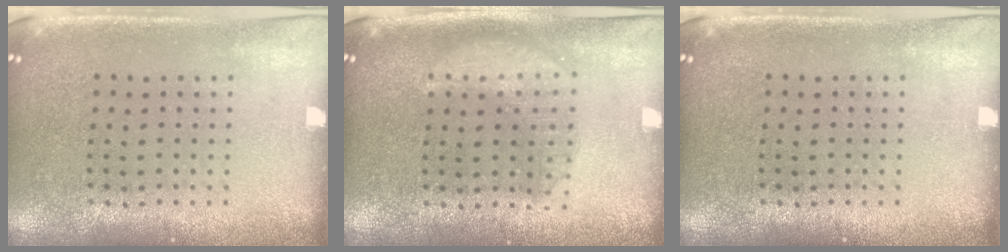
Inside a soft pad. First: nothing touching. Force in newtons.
{"total": 1.3, "press": 1.3, "slide": 0.3}
{"total": 0.0}